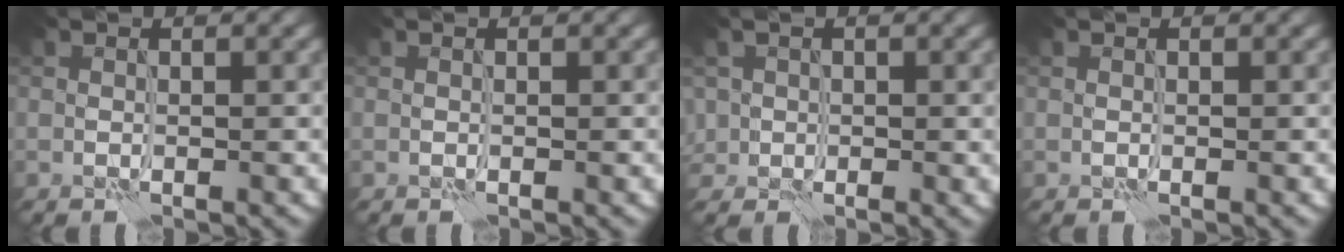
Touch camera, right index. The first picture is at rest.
{"total": 0.0}
{"total": 1.8, "force": [0.5, 1.7, 0.4], "torque": [-0.009, -0.002, 0.009]}
{"total": 0.0}